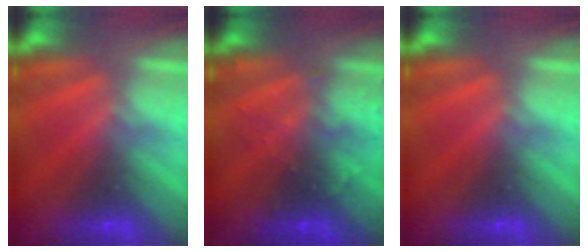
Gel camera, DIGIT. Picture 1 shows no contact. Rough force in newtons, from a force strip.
{"total": 3.0}
{"total": 0.0}